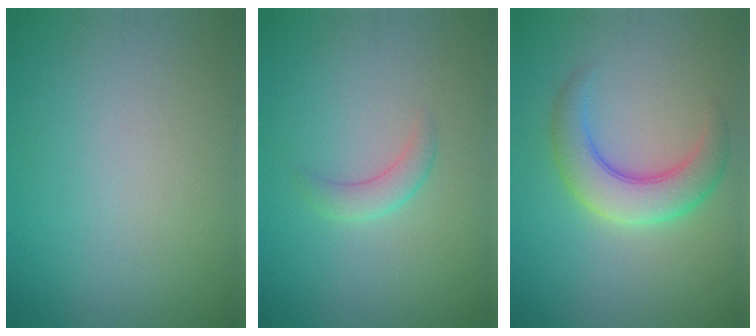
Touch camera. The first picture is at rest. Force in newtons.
{"total": 1.7, "press": 1.7, "slide": 0.1}
{"total": 5.0, "press": 5.0, "slide": 0.1}